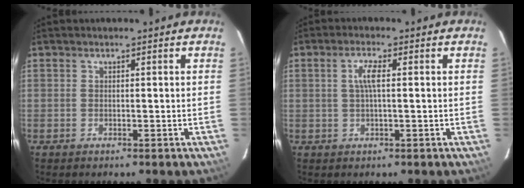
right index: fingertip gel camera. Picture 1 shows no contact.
{"total": 3.3, "force": [0.5, 0.5, 3.2], "torque": [-0.064, 0.004, 0.008]}